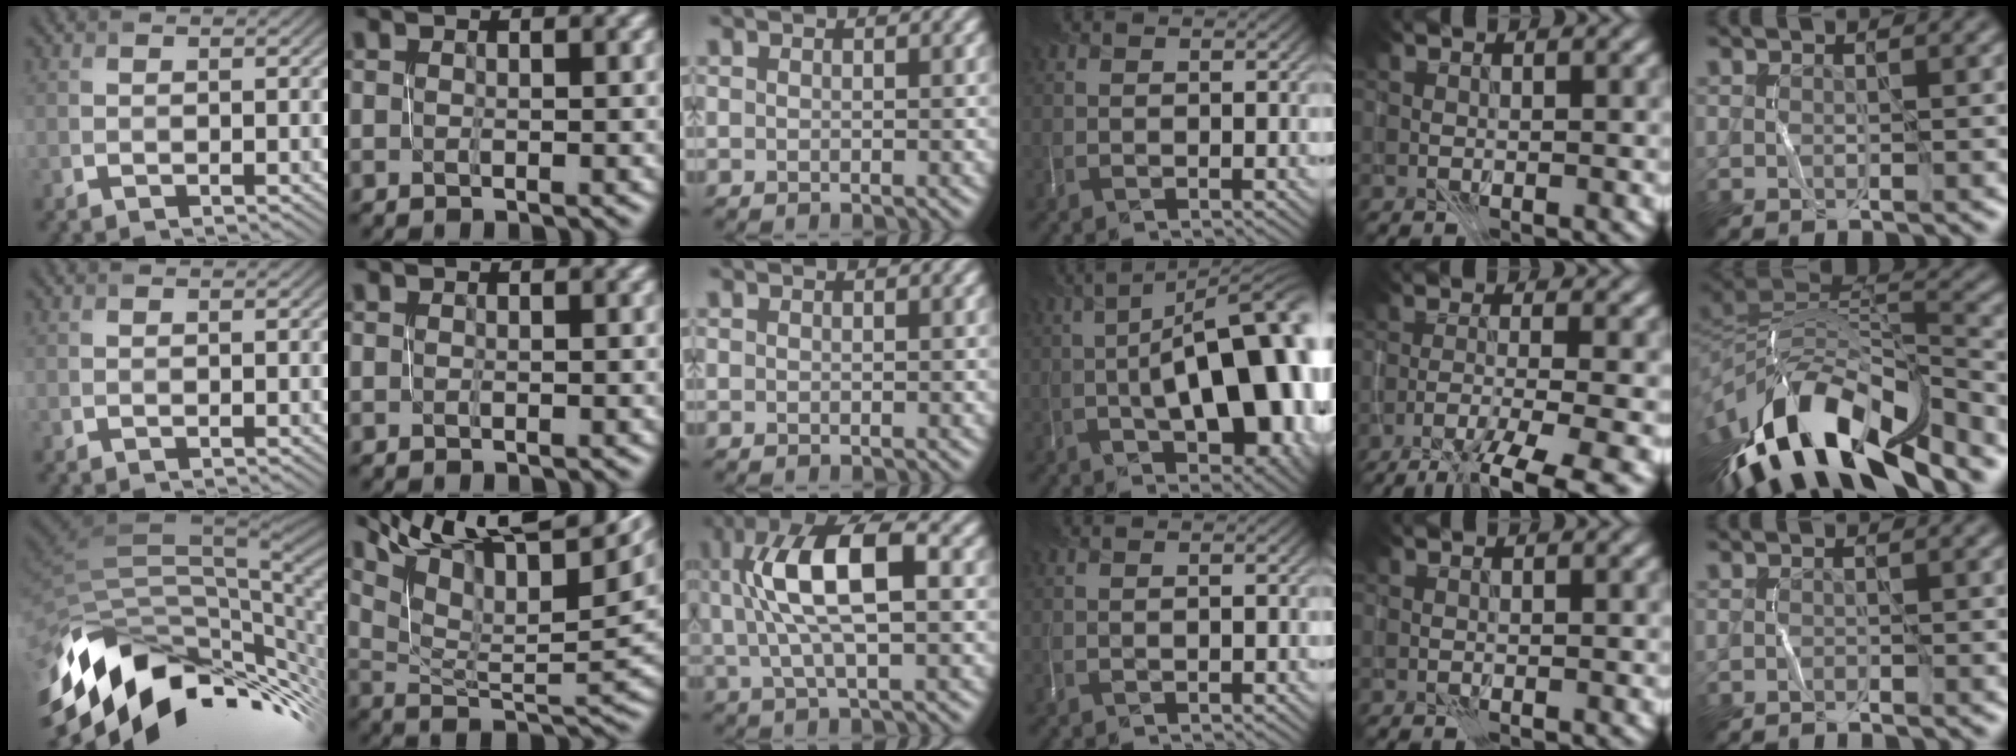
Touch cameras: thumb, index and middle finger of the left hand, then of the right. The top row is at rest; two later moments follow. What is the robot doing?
{"motion": "close", "object": "stapler"}